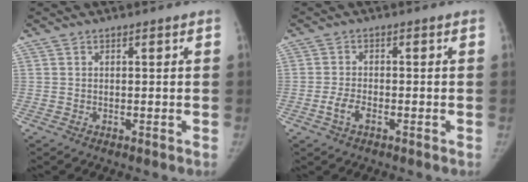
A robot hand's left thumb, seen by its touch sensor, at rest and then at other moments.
{"total": 3.0, "force": [-1.4, 1.4, 2.2], "torque": [-0.051, 0.011, -0.028]}